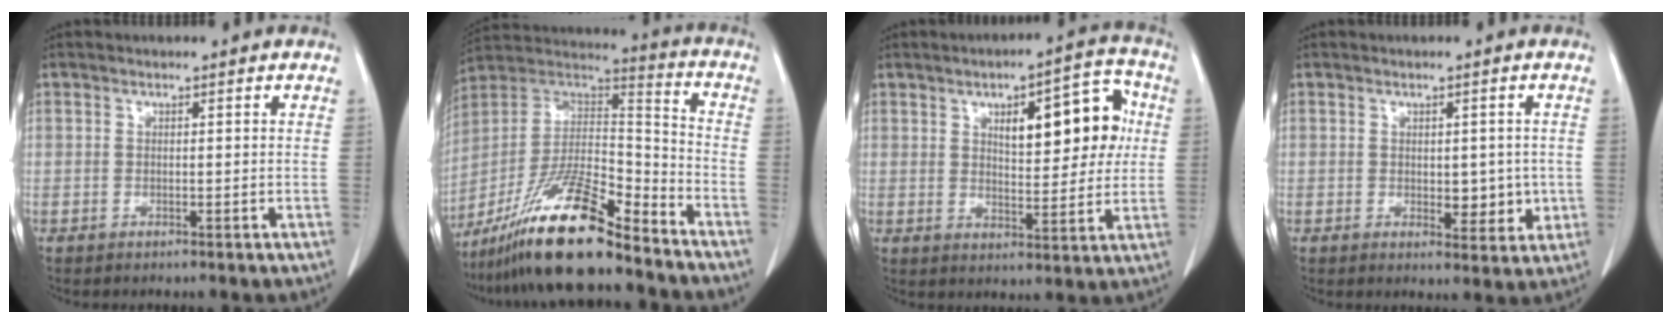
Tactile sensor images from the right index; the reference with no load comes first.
{"total": 19.0, "force": [-14.2, 2.5, 12.4], "torque": [-0.252, -0.005, -0.260]}
{"total": 12.1, "force": [3.2, 4.3, 10.8], "torque": [-0.142, 0.026, 0.047]}
{"total": 4.8, "force": [-0.4, 2.6, 4.0], "torque": [-0.041, -0.004, 0.003]}